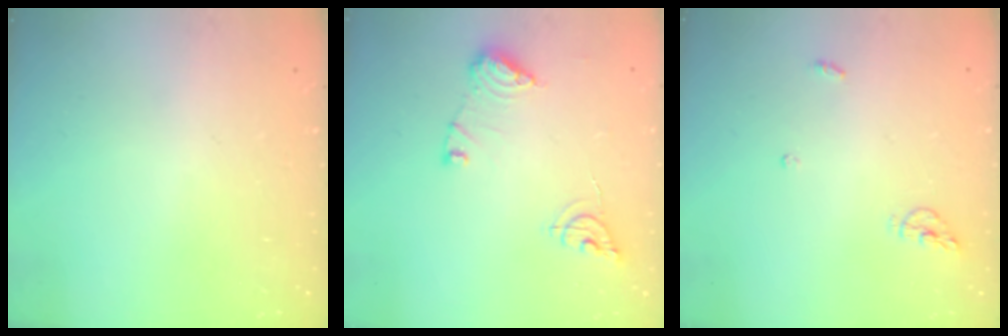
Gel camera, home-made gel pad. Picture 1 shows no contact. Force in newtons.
{"total": 10.2, "press": 10.2, "slide": 0.6}
{"total": 5.4, "press": 5.4, "slide": 0.5}